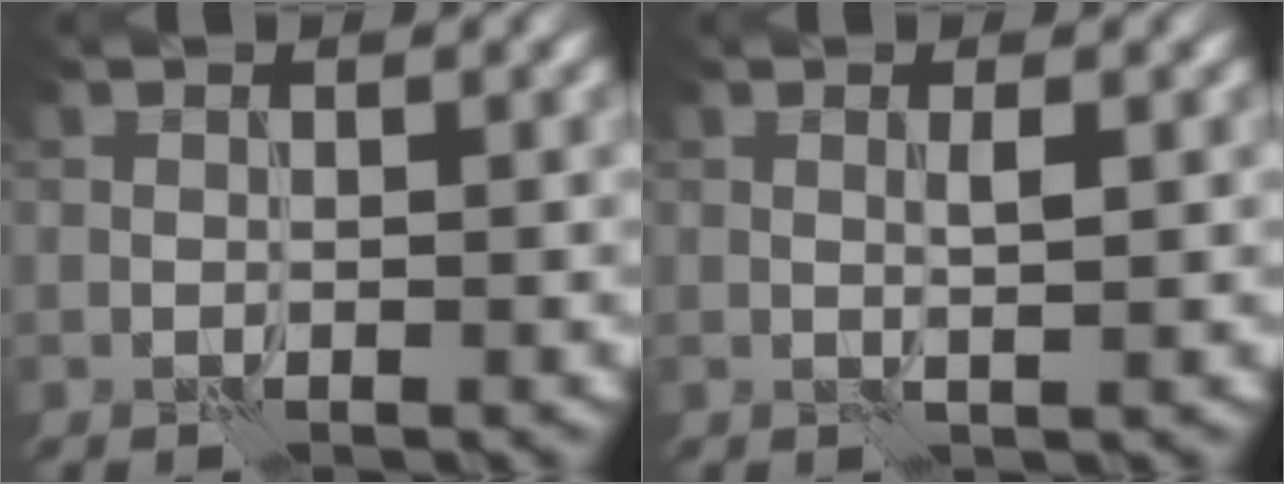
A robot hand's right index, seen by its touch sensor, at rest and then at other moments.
{"total": 1.1, "force": [0.1, -0.1, 1.1], "torque": [-0.020, 0.000, 0.002]}